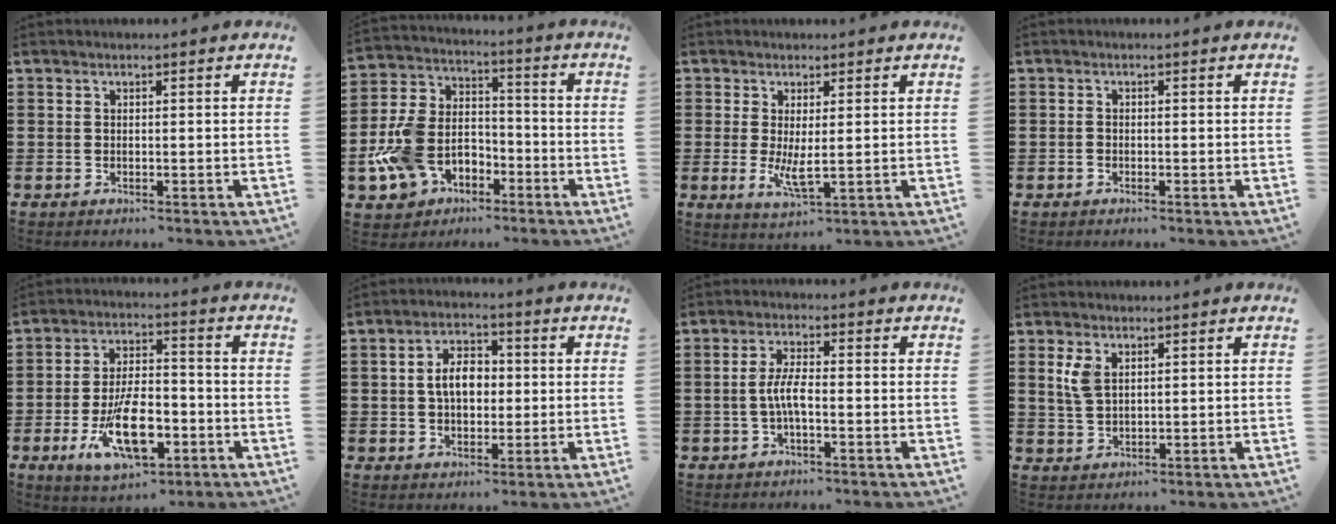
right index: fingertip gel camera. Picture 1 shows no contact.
{"total": 9.7, "force": [-4.1, 7.2, 5.1], "torque": [-0.146, 0.018, -0.081]}
{"total": 4.6, "force": [0.1, 1.5, 4.3], "torque": [-0.079, -0.007, 0.001]}
{"total": 0.8, "force": [-0.5, 0.5, 0.4], "torque": [-0.010, -0.001, -0.009]}
{"total": 12.3, "force": [-4.6, 5.6, 10.0], "torque": [-0.177, -0.003, -0.078]}
{"total": 5.7, "force": [0.1, 3.6, 4.3], "torque": [-0.090, 0.009, -0.006]}
{"total": 4.2, "force": [-0.9, 1.1, 4.0], "torque": [-0.092, -0.003, -0.025]}
{"total": 3.5, "force": [1.6, 1.9, 2.4], "torque": [-0.053, 0.007, 0.030]}